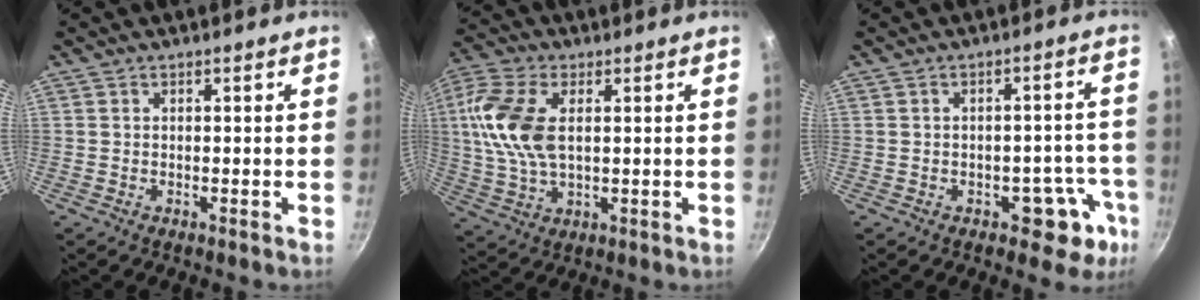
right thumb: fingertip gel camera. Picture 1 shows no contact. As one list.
[{"total": 13.4, "force": [2.3, 7.6, 10.8], "torque": [-0.216, 0.004, 0.039]}, {"total": 8.0, "force": [-3.7, 5.1, 5.0], "torque": [0.003, 0.042, -0.032]}]